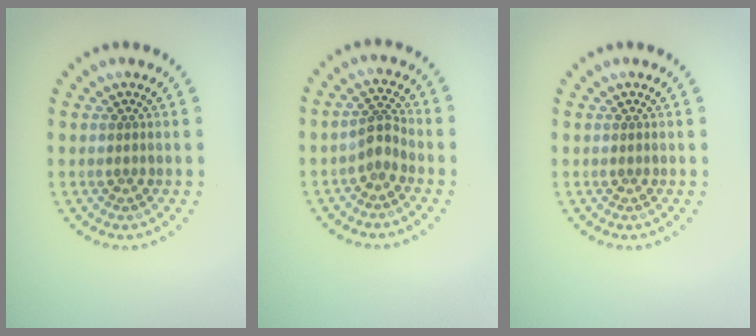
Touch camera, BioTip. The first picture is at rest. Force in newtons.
{"total": 2.1, "press": 1.6, "slide": 1.3}
{"total": 0.0}